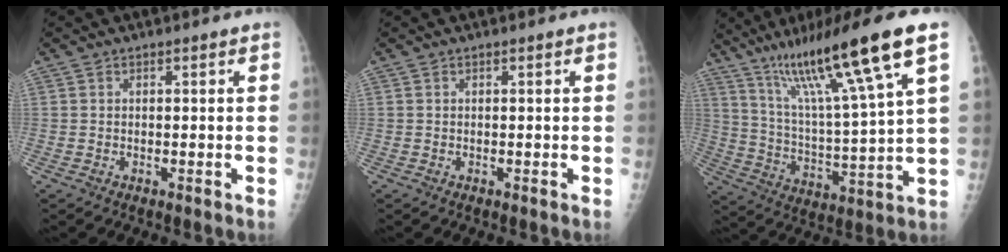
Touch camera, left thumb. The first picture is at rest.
{"total": 0.0}
{"total": 21.2, "force": [12.0, 1.4, 17.4], "torque": [-0.285, -0.031, 0.206]}